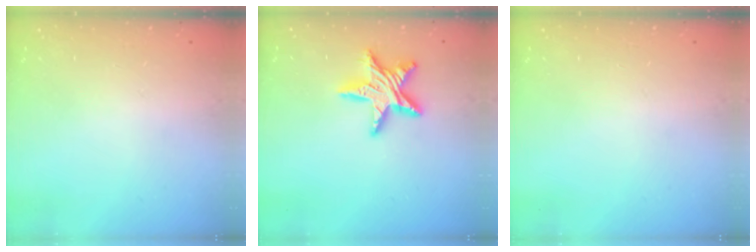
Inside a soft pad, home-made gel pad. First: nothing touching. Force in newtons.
{"total": 13.2, "press": 13.2, "slide": 1.0}
{"total": 0.0}